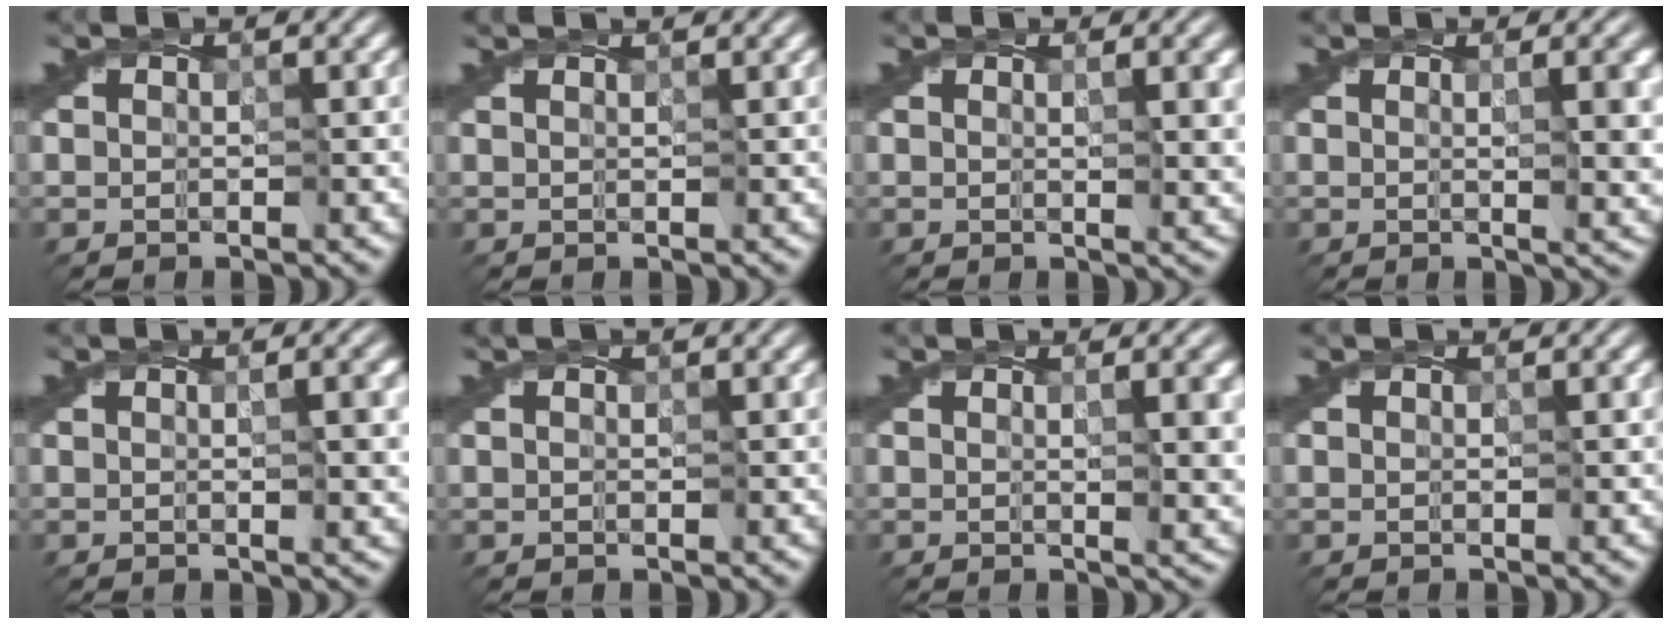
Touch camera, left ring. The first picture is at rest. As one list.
[{"total": 0.5, "force": [0.4, -0.2, 0.2], "torque": [-0.004, 0.003, 0.005]}, {"total": 3.4, "force": [0.5, 0.9, 3.2], "torque": [-0.044, -0.001, 0.005]}, {"total": 5.8, "force": [0.4, 2.0, 5.4], "torque": [-0.048, 0.004, 0.002]}, {"total": 4.2, "force": [0.1, 1.2, 4.0], "torque": [-0.042, 0.003, 0.000]}, {"total": 0.5, "force": [0.3, 0.0, 0.4], "torque": [-0.003, 0.002, 0.004]}, {"total": 5.0, "force": [0.4, 1.6, 4.7], "torque": [-0.048, 0.000, 0.004]}, {"total": 0.0}]